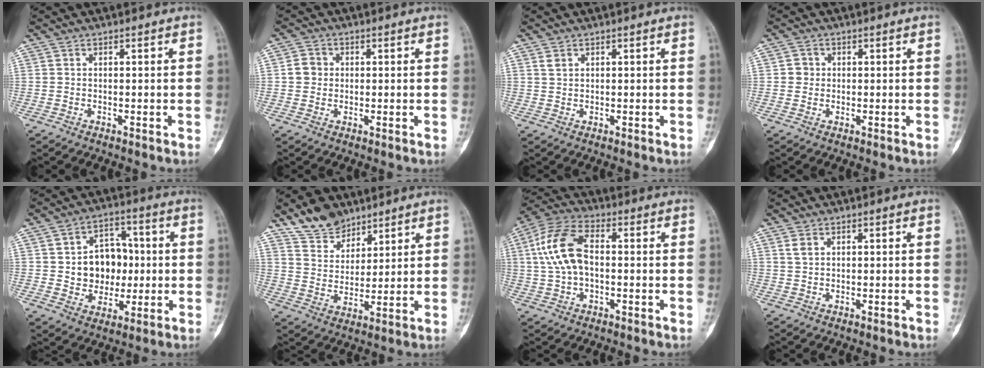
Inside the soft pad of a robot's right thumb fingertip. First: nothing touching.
{"total": 3.4, "force": [0.2, 3.2, 1.3], "torque": [-0.007, 0.006, -0.001]}
{"total": 1.6, "force": [0.9, 1.1, 0.7], "torque": [-0.009, 0.001, 0.020]}
{"total": 2.1, "force": [0.2, 2.1, 0.5], "torque": [0.005, 0.005, 0.000]}
{"total": 11.8, "force": [0.4, 9.6, 6.9], "torque": [-0.052, 0.017, 0.014]}
{"total": 9.3, "force": [7.2, 5.2, 2.6], "torque": [-0.017, -0.043, 0.138]}
{"total": 11.7, "force": [0.9, 6.7, 9.6], "torque": [-0.200, 0.028, 0.010]}
{"total": 2.0, "force": [0.9, 1.4, 1.1], "torque": [-0.021, 0.001, 0.022]}